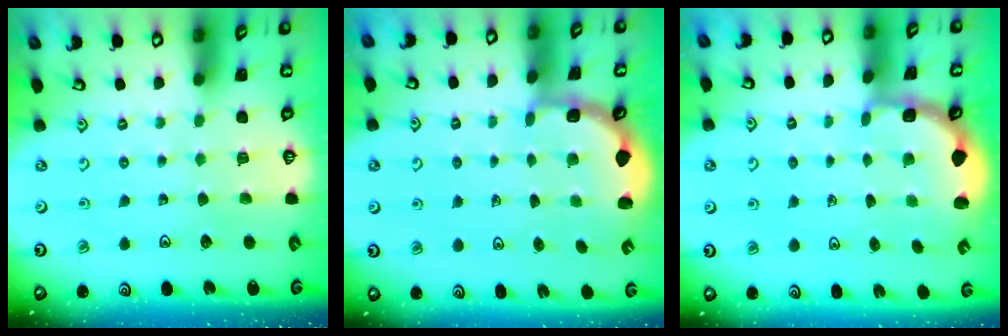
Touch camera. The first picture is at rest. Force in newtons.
{"total": 2.5, "press": 1.9, "slide": 1.6}
{"total": 2.3, "press": 1.7, "slide": 1.6}